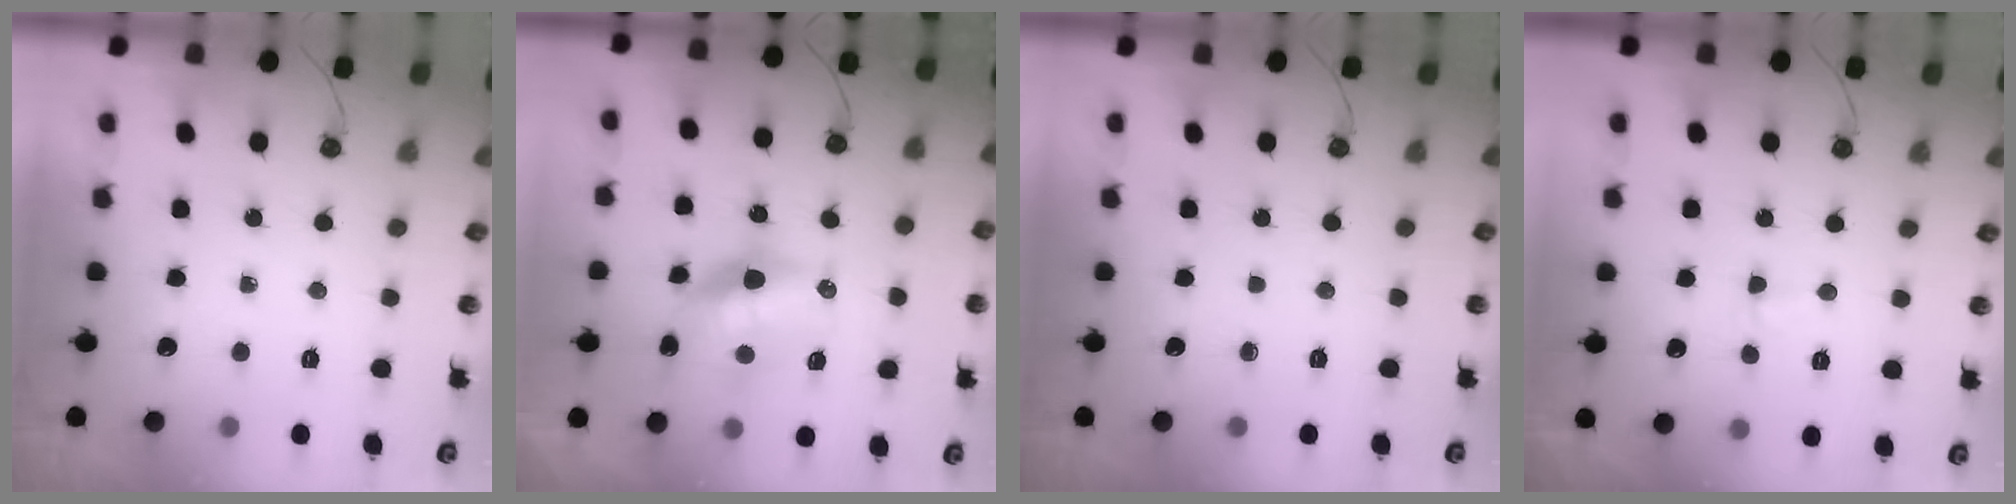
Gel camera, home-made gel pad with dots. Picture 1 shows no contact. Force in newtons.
{"total": 13.2, "press": 13.1, "slide": 1.5}
{"total": 0.0}
{"total": 2.8, "press": 2.8, "slide": 0.6}